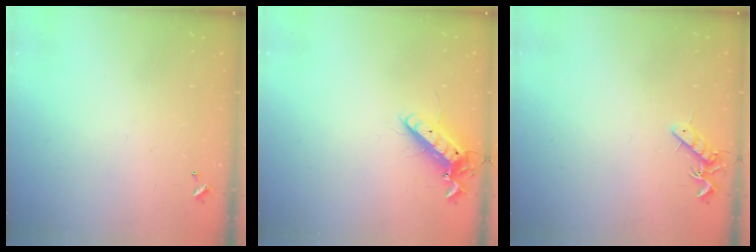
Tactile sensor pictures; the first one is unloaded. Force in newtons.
{"total": 11.9, "press": 11.7, "slide": 2.2}
{"total": 7.6, "press": 7.5, "slide": 0.8}